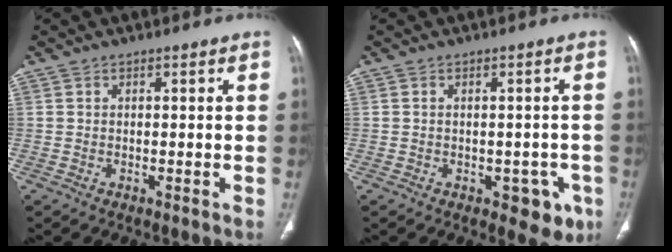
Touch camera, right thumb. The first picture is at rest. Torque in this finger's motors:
{"motor_torque": [-0.03, 0.11, -0.19, 0.04, 0.03]}